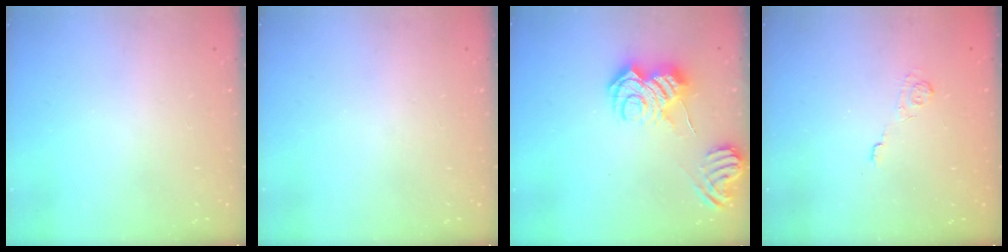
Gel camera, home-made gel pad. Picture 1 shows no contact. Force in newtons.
{"total": 0.0}
{"total": 12.4, "press": 12.3, "slide": 1.3}
{"total": 2.2, "press": 1.8, "slide": 1.3}